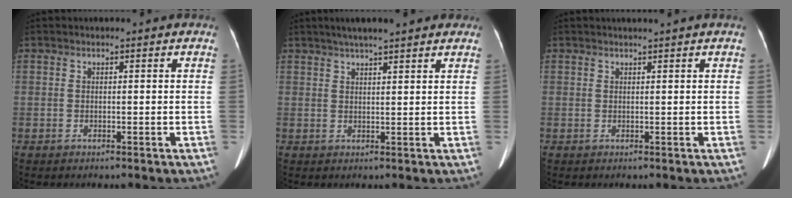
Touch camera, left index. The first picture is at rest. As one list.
[{"total": 8.9, "force": [7.1, 0.8, 5.2], "torque": [-0.076, 0.030, 0.092]}, {"total": 1.8, "force": [1.6, -0.5, 0.7], "torque": [-0.009, 0.006, 0.029]}]